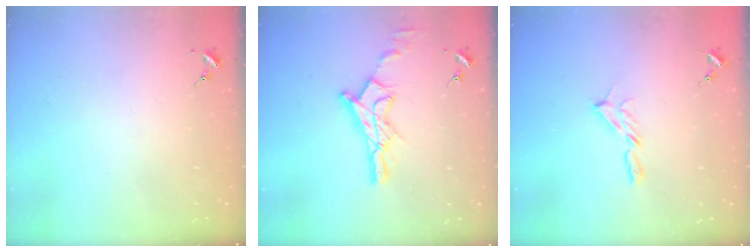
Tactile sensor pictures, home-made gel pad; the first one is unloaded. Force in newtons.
{"total": 13.3, "press": 13.3, "slide": 1.0}
{"total": 5.4, "press": 5.4, "slide": 0.4}